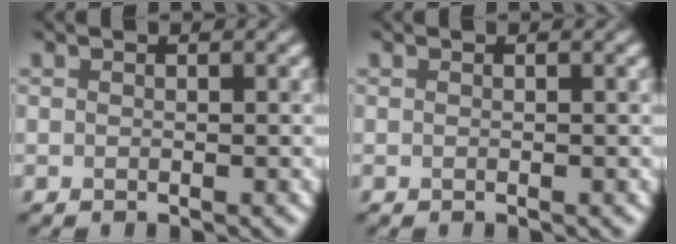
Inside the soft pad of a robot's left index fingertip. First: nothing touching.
{"total": 0.0}